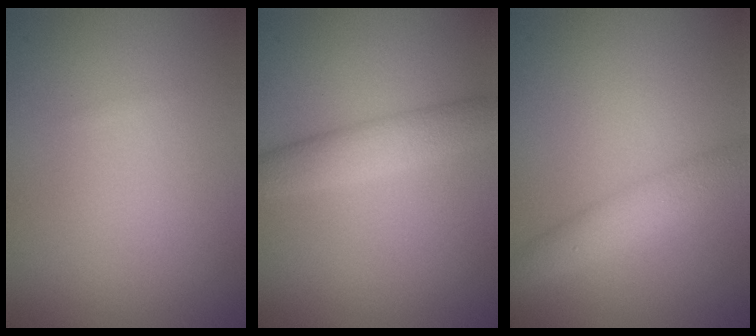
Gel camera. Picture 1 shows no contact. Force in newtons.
{"total": 3.4, "press": 3.4, "slide": 0.0}
{"total": 3.2, "press": 3.2, "slide": 0.2}